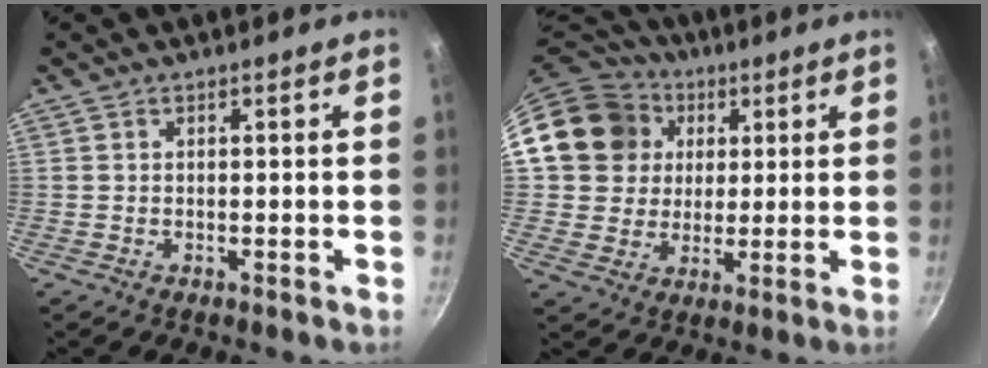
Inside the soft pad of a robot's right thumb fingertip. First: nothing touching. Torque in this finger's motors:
{"motor_torque": [0.41, 0.42, 0.32, -0.24, 0.09]}